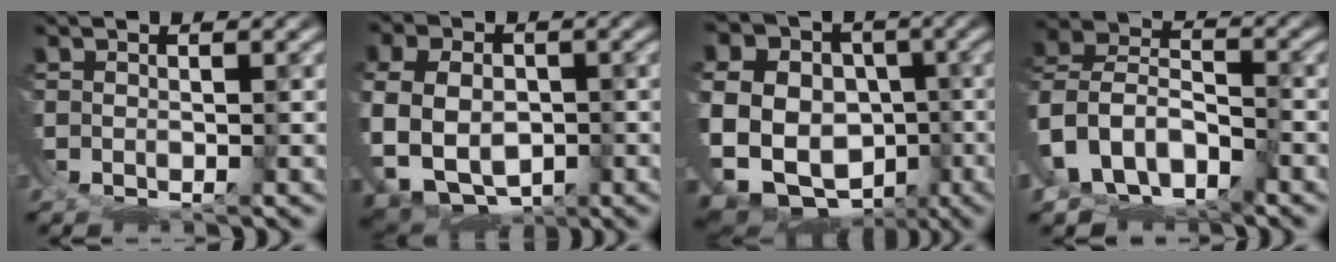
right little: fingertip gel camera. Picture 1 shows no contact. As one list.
[{"total": 10.4, "force": [-1.4, 9.1, 4.7], "torque": [-0.139, -0.040, -0.012]}, {"total": 16.6, "force": [-3.2, 14.2, 7.9], "torque": [-0.189, -0.074, -0.043]}, {"total": 14.3, "force": [-3.9, 13.0, 4.5], "torque": [-0.168, -0.071, -0.064]}]